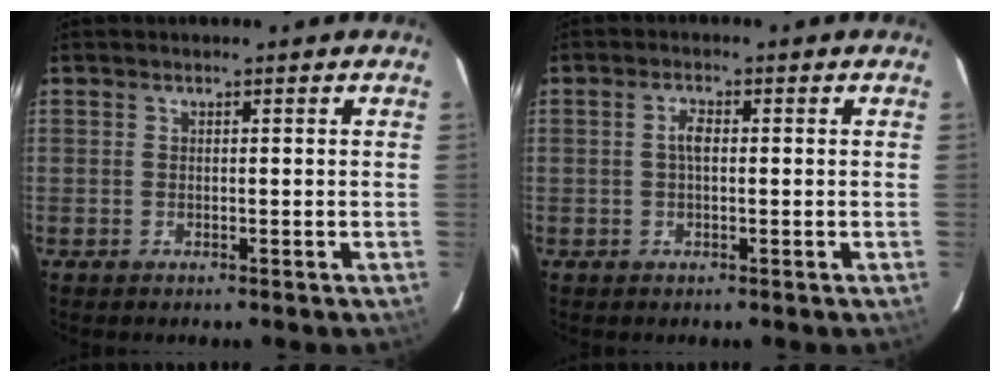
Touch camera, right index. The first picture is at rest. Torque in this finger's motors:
{"motor_torque": [0.12, -0.01, 0.07, 0.05]}